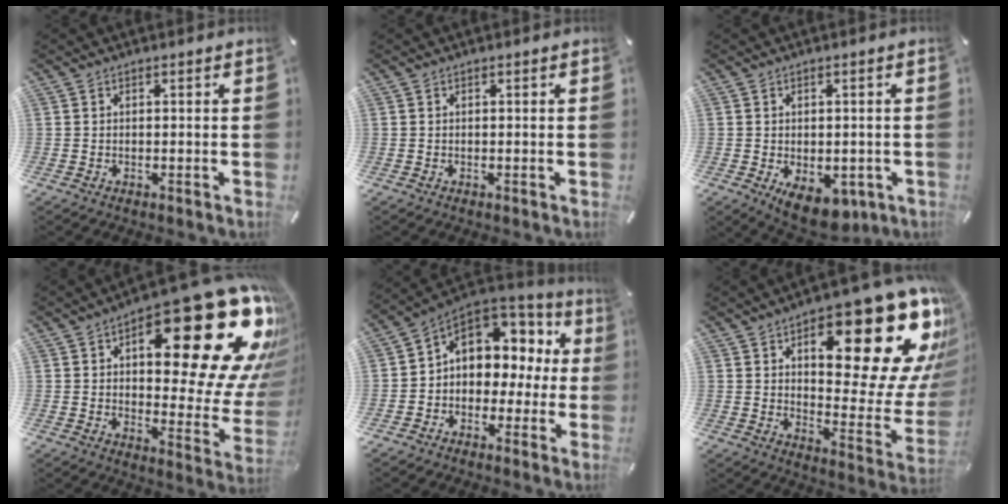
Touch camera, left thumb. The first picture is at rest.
{"total": 0.0}
{"total": 7.6, "force": [-3.1, 4.4, 5.5], "torque": [-0.066, 0.006, -0.047]}
{"total": 32.8, "force": [15.0, 13.2, 26.0], "torque": [-0.313, -0.121, 0.257]}
{"total": 9.4, "force": [3.0, 7.8, 4.3], "torque": [-0.078, -0.017, 0.060]}
{"total": 29.5, "force": [14.3, 13.2, 22.2], "torque": [-0.282, -0.095, 0.239]}